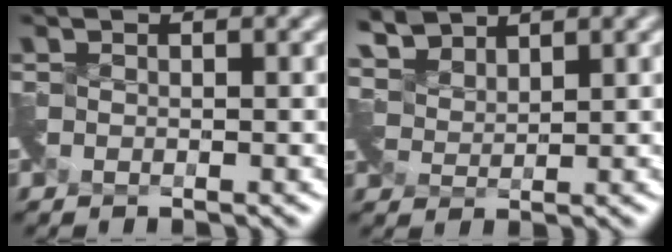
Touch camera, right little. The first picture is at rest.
{"total": 4.3, "force": [4.0, 1.4, 0.7], "torque": [-0.034, -0.006, 0.090]}